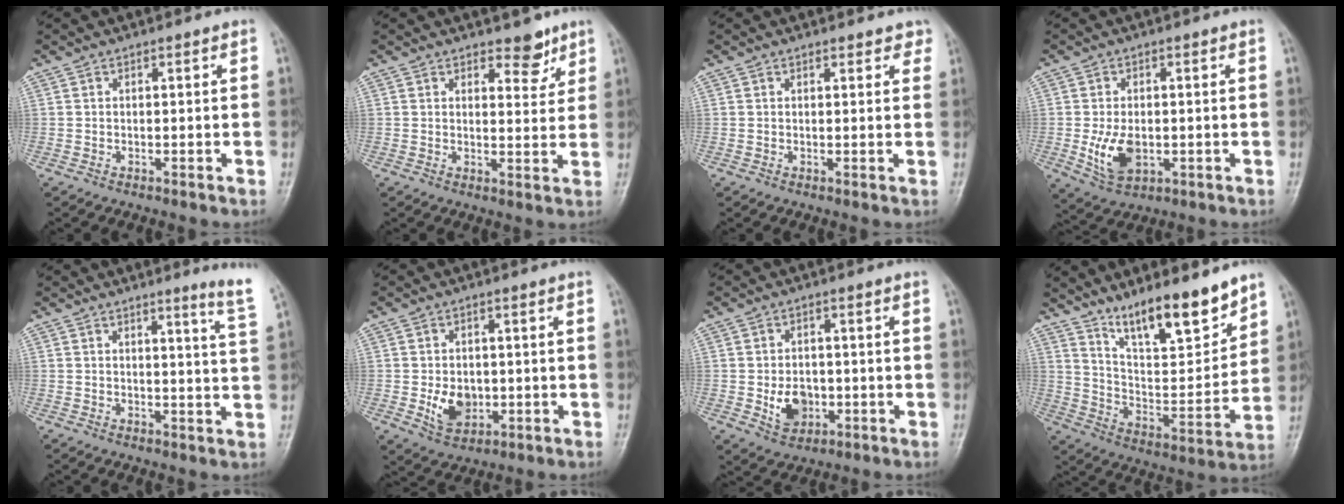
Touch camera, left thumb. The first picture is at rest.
{"total": 4.8, "force": [3.5, 2.5, 2.3], "torque": [-0.002, -0.023, 0.047]}
{"total": 2.3, "force": [1.8, 1.1, 0.7], "torque": [0.017, -0.004, 0.012]}
{"total": 7.5, "force": [-1.2, 4.8, 5.6], "torque": [-0.094, -0.008, -0.013]}
{"total": 5.2, "force": [3.9, -1.0, 3.3], "torque": [-0.044, -0.042, 0.040]}
{"total": 6.6, "force": [-0.9, 5.0, 4.2], "torque": [-0.051, -0.004, -0.006]}
{"total": 6.8, "force": [-1.2, 5.5, 3.8], "torque": [-0.031, 0.004, -0.012]}
{"total": 16.0, "force": [12.1, 4.1, 9.7], "torque": [-0.125, -0.083, 0.214]}